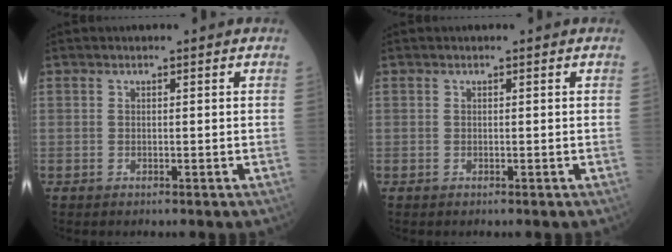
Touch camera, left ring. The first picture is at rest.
{"total": 0.0}